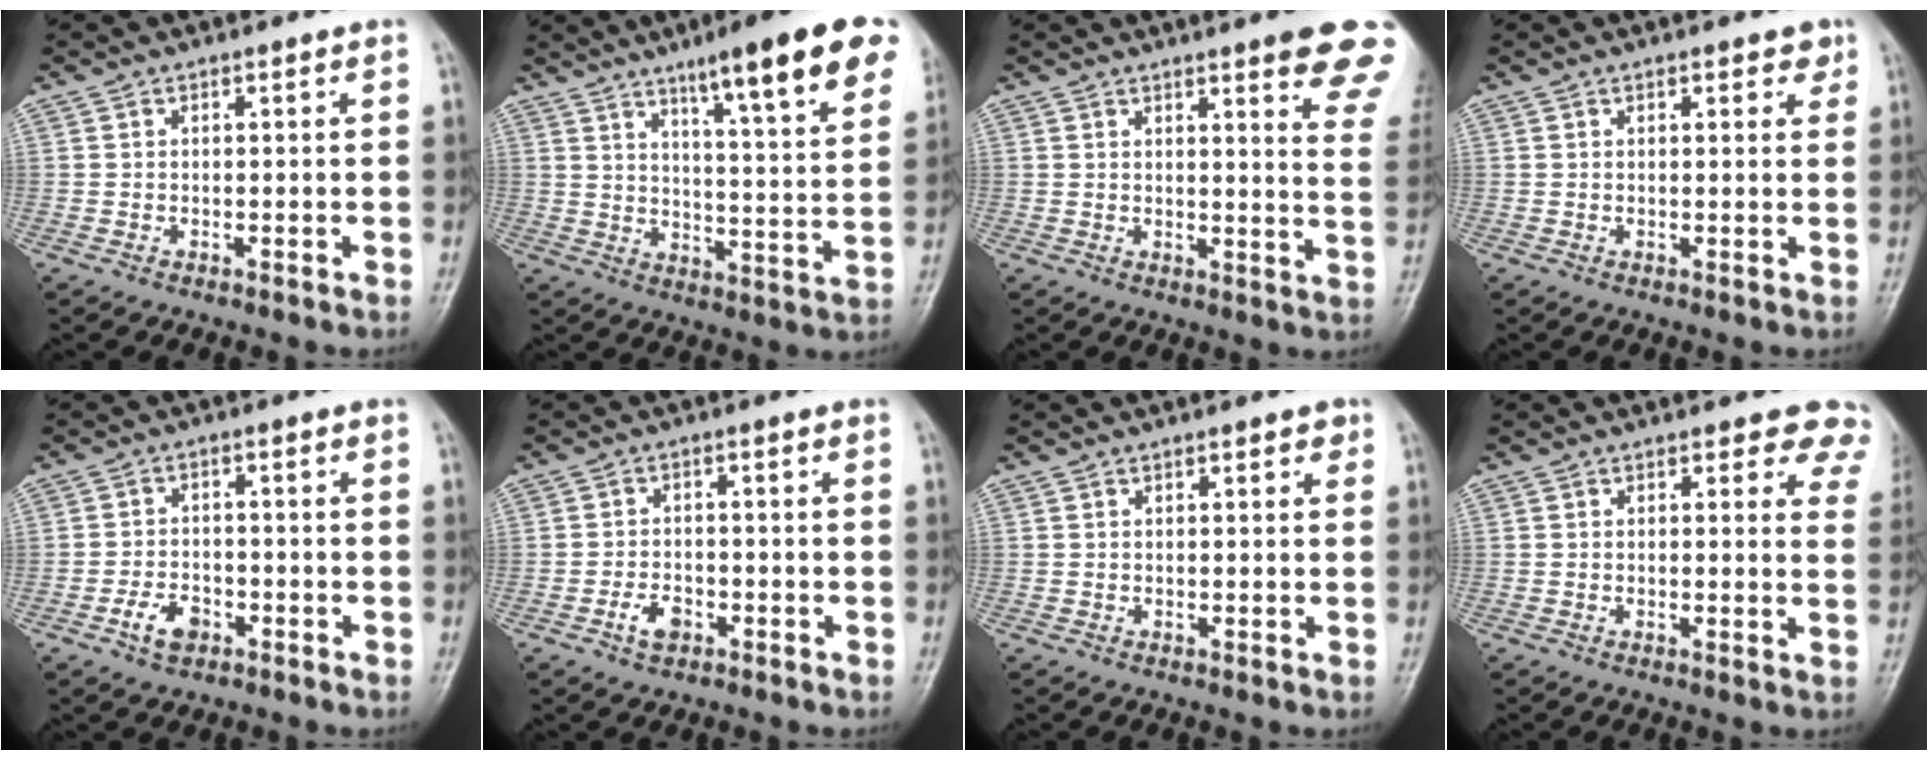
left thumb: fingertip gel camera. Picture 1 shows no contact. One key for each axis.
{"total": 18.4, "fx": 10.9, "fy": 2.9, "fz": 14.5, "tx": -0.177, "ty": -0.042, "tz": 0.157}
{"total": 13.8, "fx": 9.0, "fy": 2.5, "fz": 10.2, "tx": -0.094, "ty": -0.042, "tz": 0.090}
{"total": 2.8, "fx": 1.7, "fy": 1.3, "fz": 1.8, "tx": -0.007, "ty": -0.006, "tz": 0.018}
{"total": 4.8, "fx": -2.5, "fy": 3.0, "fz": 2.9, "tx": -0.045, "ty": 0.018, "tz": -0.046}
{"total": 3.8, "fx": -1.9, "fy": 2.3, "fz": 2.3, "tx": -0.038, "ty": 0.014, "tz": -0.035}
{"total": 1.9, "fx": 1.0, "fy": 0.8, "fz": 1.5, "tx": -0.014, "ty": -0.001, "tz": 0.011}
{"total": 6.6, "fx": 5.4, "fy": 2.9, "fz": 2.5, "tx": 0.015, "ty": -0.022, "tz": 0.036}